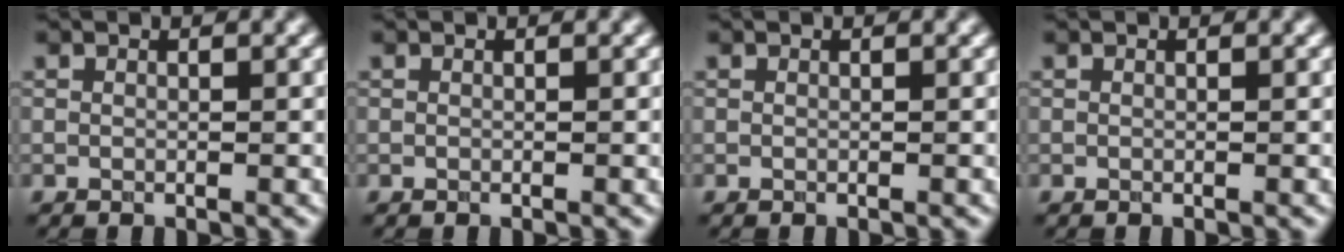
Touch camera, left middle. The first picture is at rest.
{"total": 0.0}
{"total": 0.0}
{"total": 0.0}